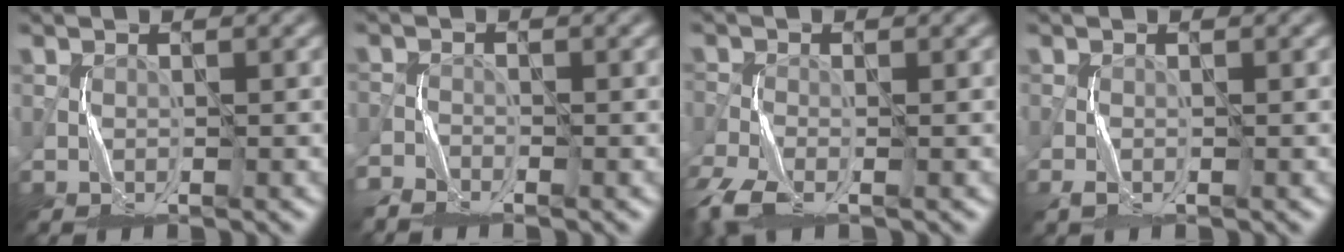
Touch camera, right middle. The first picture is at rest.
{"total": 2.7, "force": [-2.6, 0.4, 0.2], "torque": [-0.012, -0.003, -0.057]}
{"total": 4.7, "force": [-3.5, 1.7, 2.7], "torque": [-0.074, -0.017, -0.079]}
{"total": 1.4, "force": [-0.9, 0.5, 0.9], "torque": [-0.026, -0.005, -0.017]}